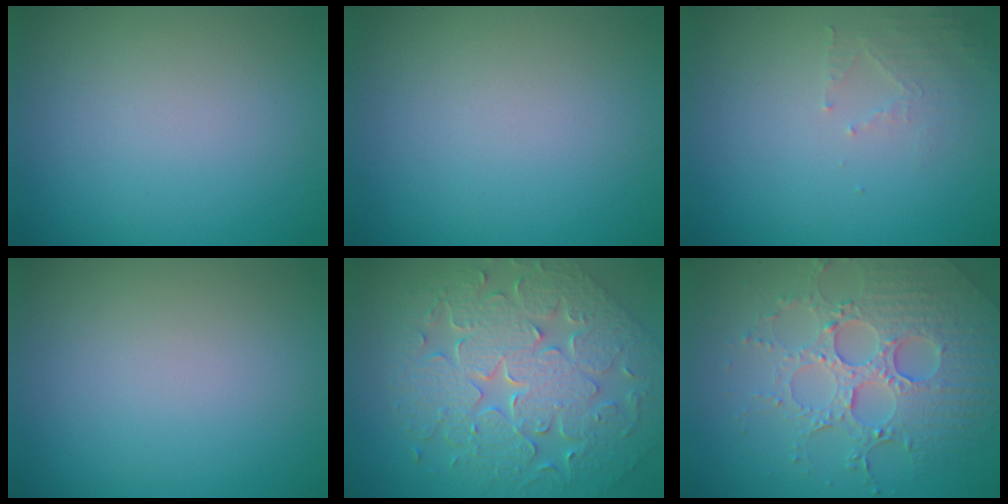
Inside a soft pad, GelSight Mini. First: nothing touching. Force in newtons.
{"total": 0.0}
{"total": 1.7, "press": 1.7, "slide": 0.3}
{"total": 0.0}
{"total": 9.3, "press": 7.1, "slide": 6.1}
{"total": 6.0, "press": 5.0, "slide": 3.4}